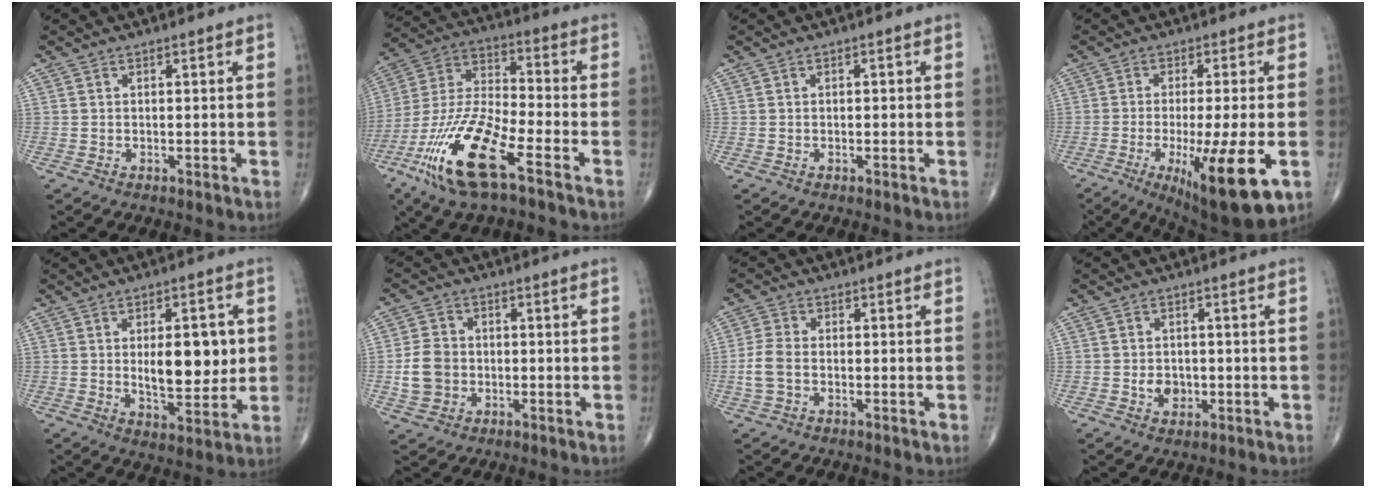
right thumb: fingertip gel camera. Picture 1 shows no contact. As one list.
[{"total": 18.7, "force": [-9.9, 5.1, 15.0], "torque": [-0.329, 0.030, -0.190]}, {"total": 0.5, "force": [0.0, 0.3, 0.4], "torque": [0.003, 0.000, -0.003]}, {"total": 16.2, "force": [-5.0, 3.3, 15.0], "torque": [-0.223, -0.017, -0.063]}, {"total": 12.0, "force": [1.2, 5.5, 10.6], "torque": [-0.125, -0.016, 0.026]}, {"total": 7.1, "force": [-1.0, 5.9, 3.9], "torque": [-0.061, 0.012, -0.019]}, {"total": 4.9, "force": [-1.0, 3.1, 3.7], "torque": [-0.089, 0.014, -0.023]}, {"total": 3.8, "force": [-0.8, 3.0, 2.2], "torque": [-0.020, 0.005, -0.010]}]